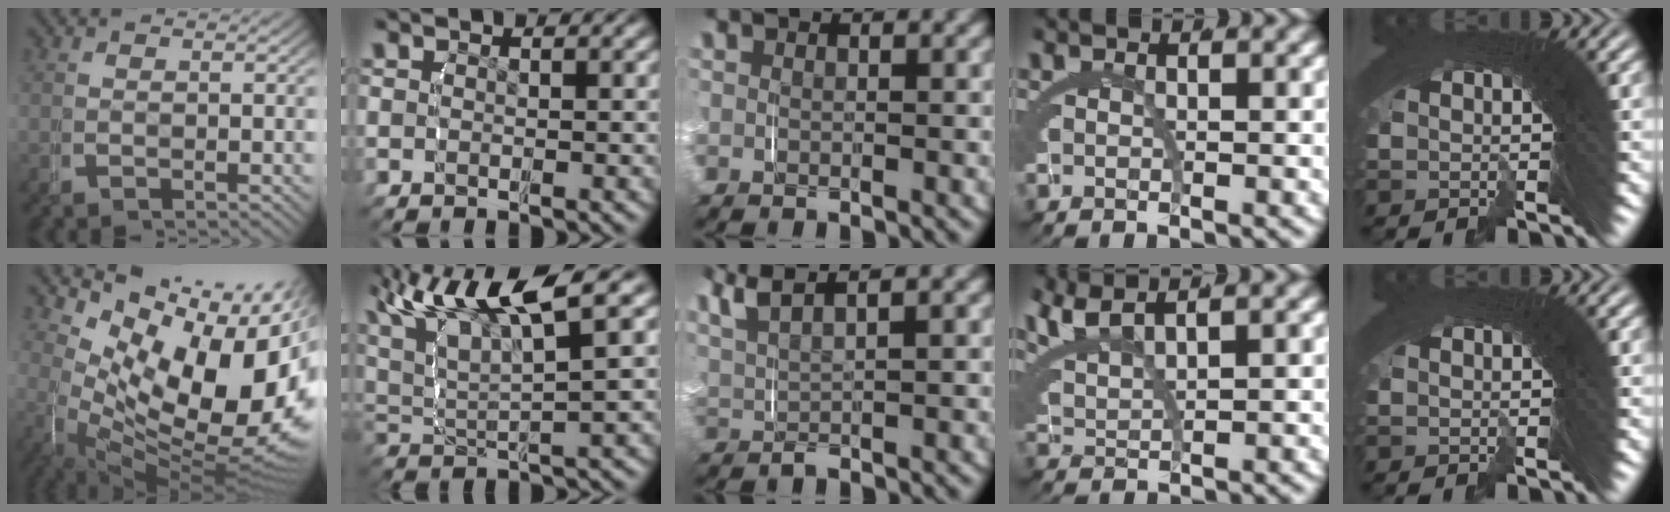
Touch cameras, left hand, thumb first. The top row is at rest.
{"thumb": {"total": 22.2, "force": [-0.1, 14.1, 17.1], "torque": [-0.265, -0.051, 0.024]}, "index": {"total": 8.3, "force": [5.2, 3.4, 5.6], "torque": [-0.115, 0.006, 0.087]}, "middle": {"total": 5.6, "force": [3.4, 2.9, 3.5], "torque": [-0.087, 0.006, 0.056]}, "ring": {"total": 4.5, "force": [3.4, 1.4, 2.6], "torque": [-0.076, 0.000, 0.070]}}